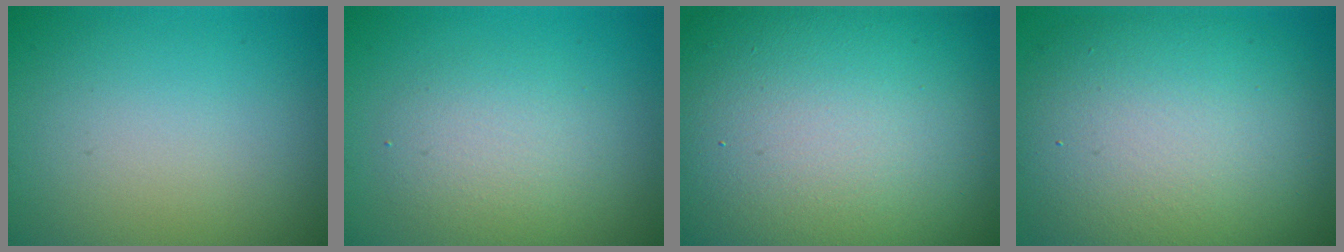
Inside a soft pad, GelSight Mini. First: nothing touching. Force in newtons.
{"total": 2.9, "press": 2.9, "slide": 0.2}
{"total": 21.4, "press": 21.3, "slide": 0.6}
{"total": 12.7, "press": 12.6, "slide": 0.6}